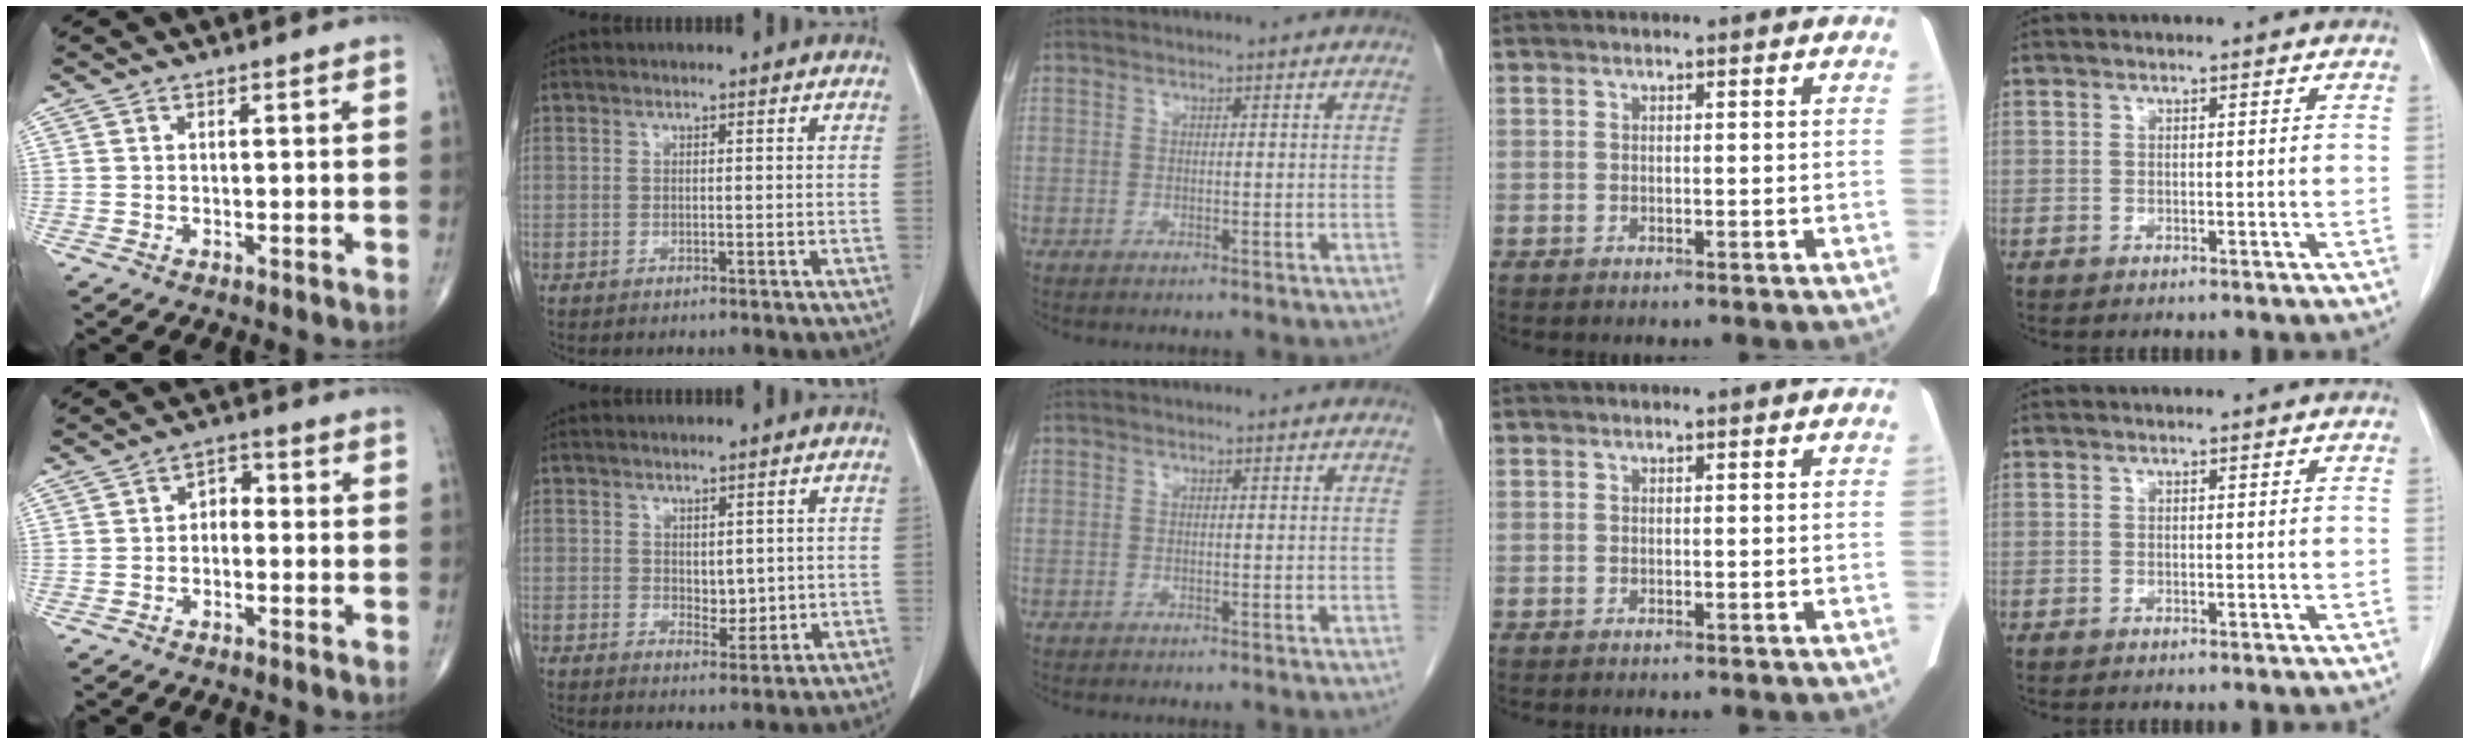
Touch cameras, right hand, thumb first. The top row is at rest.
{"thumb": {"total": 3.1, "force": [-0.6, 2.3, 2.1], "torque": [-0.014, 0.018, -0.022]}, "index": {"total": 3.1, "force": [0.5, 1.8, 2.5], "torque": [-0.033, -0.009, 0.015]}}